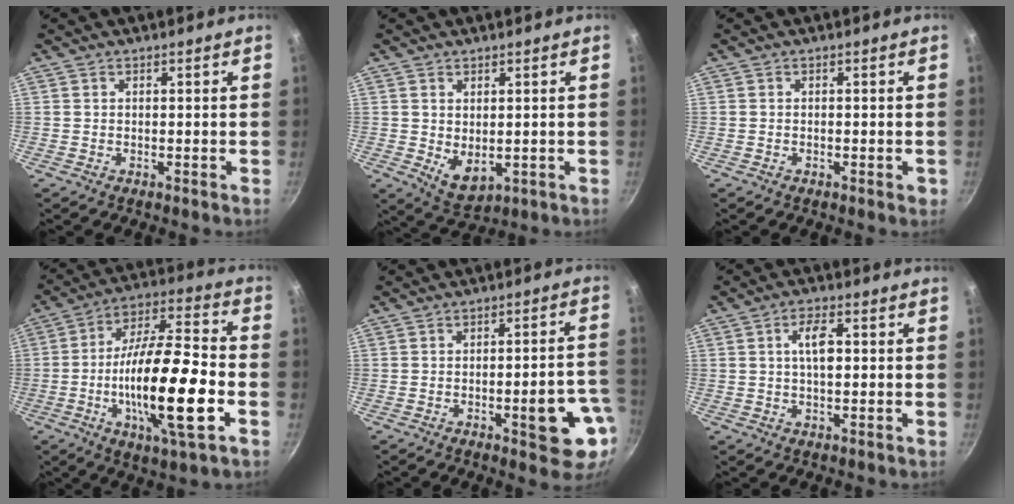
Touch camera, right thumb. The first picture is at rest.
{"total": 5.4, "force": [0.3, 3.4, 4.2], "torque": [-0.060, -0.022, 0.020]}
{"total": 1.2, "force": [-0.5, 0.5, 1.0], "torque": [-0.014, 0.002, -0.009]}
{"total": 22.1, "force": [-5.6, 6.1, 20.5], "torque": [-0.347, 0.032, -0.101]}
{"total": 11.8, "force": [-3.8, 3.8, 10.5], "torque": [-0.106, 0.028, -0.046]}
{"total": 5.1, "force": [0.6, 2.2, 4.5], "torque": [-0.079, 0.009, 0.006]}